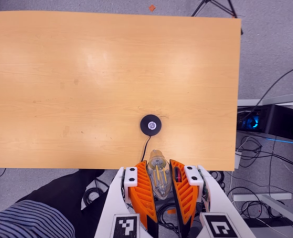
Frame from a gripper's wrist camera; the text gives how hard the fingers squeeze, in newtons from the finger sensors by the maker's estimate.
{"total": 20.3, "left": 24.7, "right": 15.8}